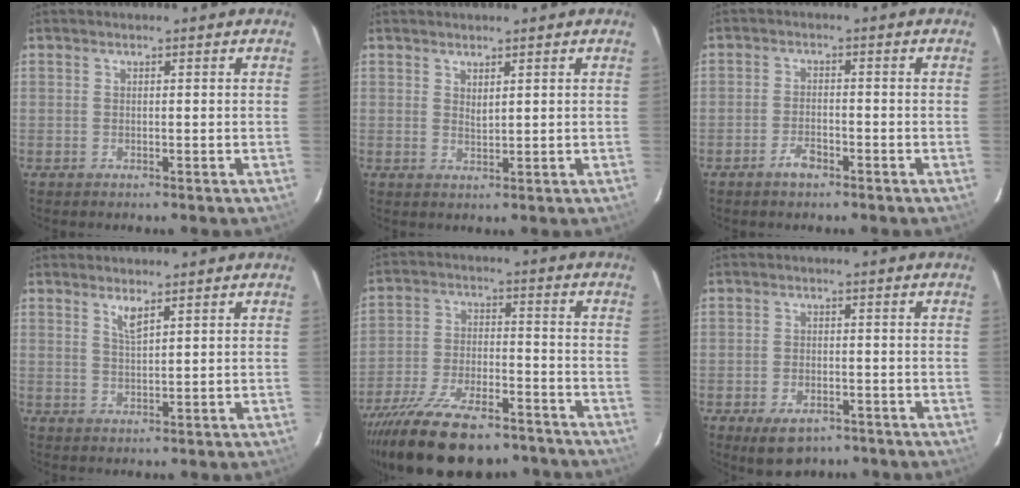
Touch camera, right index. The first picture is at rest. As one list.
[{"total": 1.6, "force": [1.1, 0.6, 1.0], "torque": [-0.017, -0.001, 0.019]}, {"total": 3.3, "force": [-2.3, 1.5, 1.8], "torque": [-0.042, 0.002, -0.042]}, {"total": 2.6, "force": [1.7, 0.5, 1.9], "torque": [-0.037, -0.001, 0.032]}, {"total": 22.7, "force": [-17.8, 8.4, 11.4], "torque": [-0.224, -0.026, -0.270]}, {"total": 7.0, "force": [-4.5, 4.0, 3.6], "torque": [-0.075, -0.006, -0.062]}]